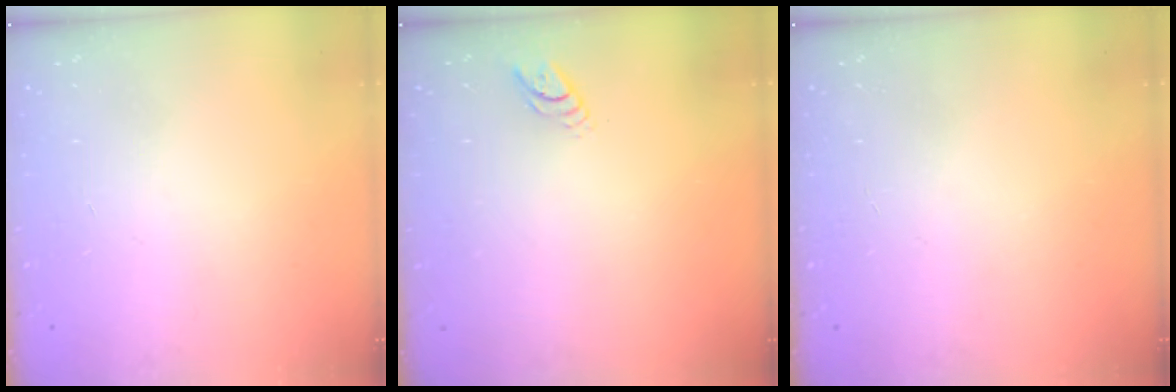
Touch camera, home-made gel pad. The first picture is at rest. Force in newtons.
{"total": 3.6, "press": 3.6, "slide": 0.3}
{"total": 0.0}